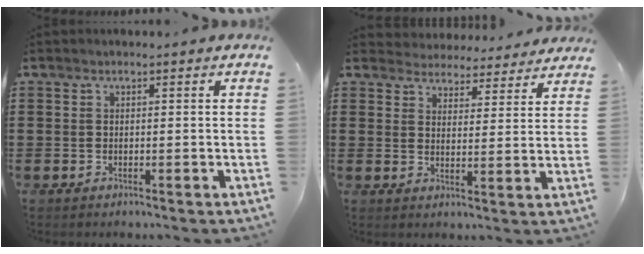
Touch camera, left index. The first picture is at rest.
{"total": 4.3, "force": [4.2, 0.6, -0.2], "torque": [-0.018, -0.024, 0.074]}